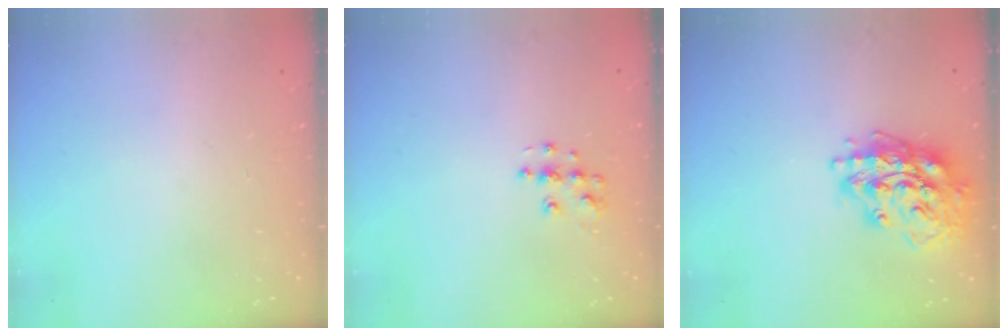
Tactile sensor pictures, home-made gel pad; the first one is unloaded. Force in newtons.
{"total": 6.7, "press": 6.7, "slide": 0.3}
{"total": 17.5, "press": 17.5, "slide": 0.9}